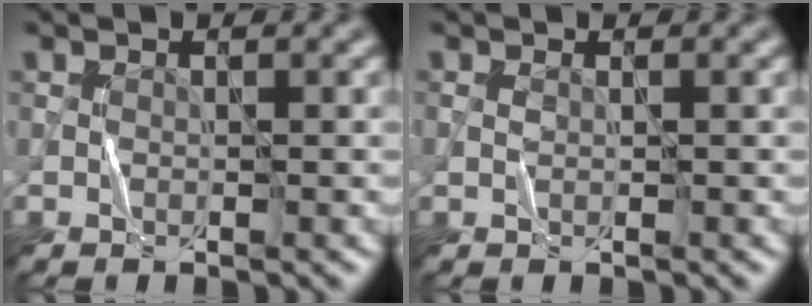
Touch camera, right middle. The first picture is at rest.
{"total": 0.6, "force": [0.1, 0.2, 0.5], "torque": [-0.013, 0.001, 0.001]}